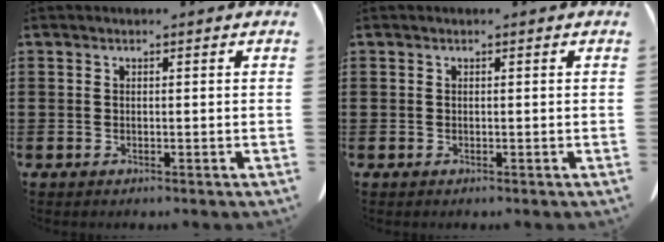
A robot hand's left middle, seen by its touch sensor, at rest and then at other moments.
{"total": 0.0}